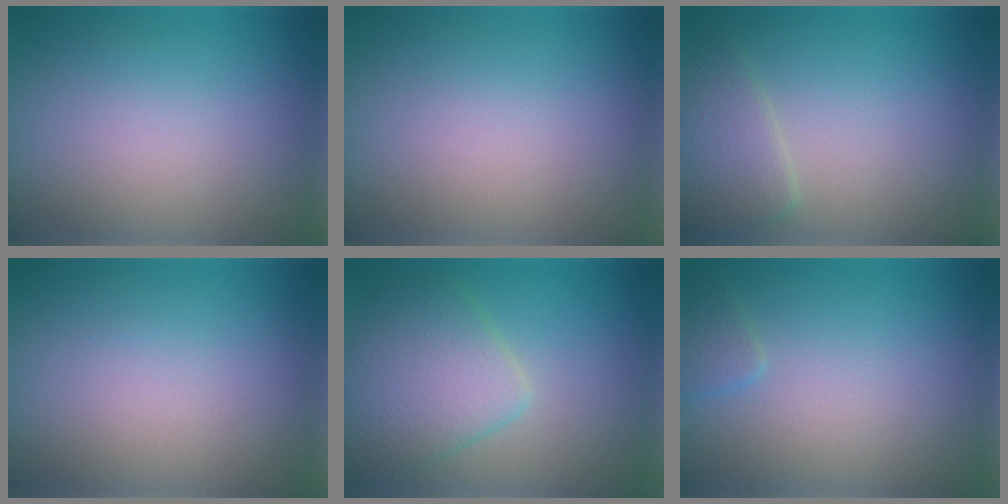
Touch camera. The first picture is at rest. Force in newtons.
{"total": 0.0}
{"total": 2.7, "press": 2.7, "slide": 0.1}
{"total": 0.0}
{"total": 4.8, "press": 4.8, "slide": 0.2}
{"total": 1.0, "press": 1.0, "slide": 0.0}